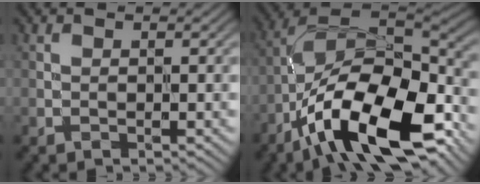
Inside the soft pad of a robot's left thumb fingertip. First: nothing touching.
{"total": 17.0, "force": [-9.2, 6.8, 12.6], "torque": [-0.210, -0.006, -0.182]}